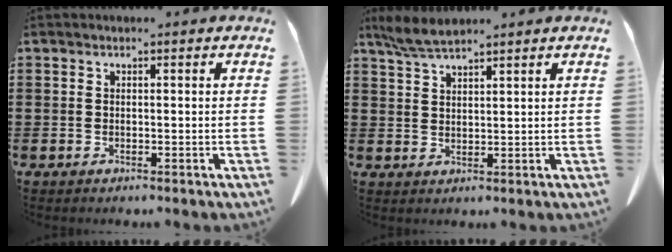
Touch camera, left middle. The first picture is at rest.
{"total": 3.8, "force": [3.3, 0.3, 1.8], "torque": [-0.046, -0.006, 0.062]}